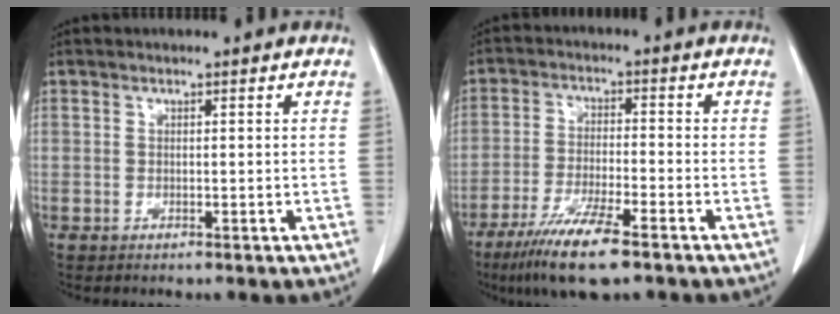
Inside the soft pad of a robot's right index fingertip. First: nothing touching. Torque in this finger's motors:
{"motor_torque": [0.96, -1.05, 0.69, 0.18]}